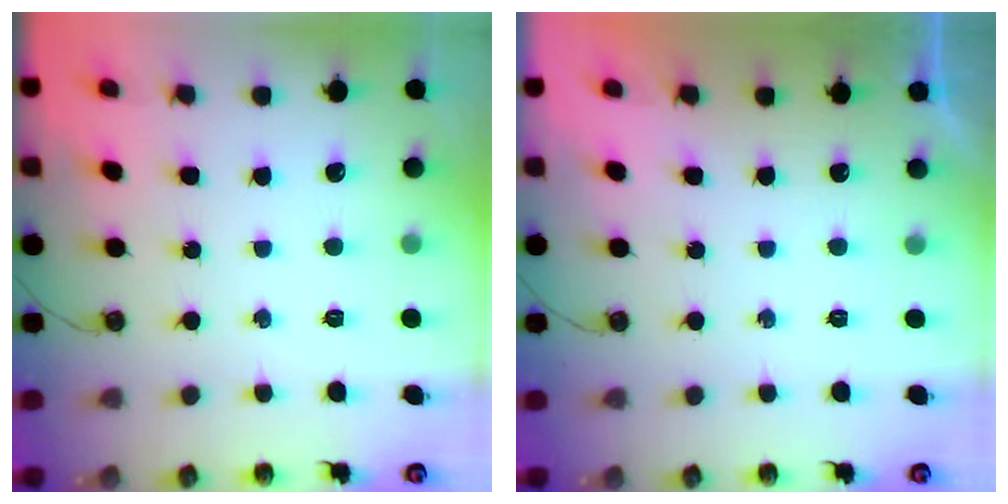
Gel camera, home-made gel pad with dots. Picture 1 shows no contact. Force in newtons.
{"total": 0.0}